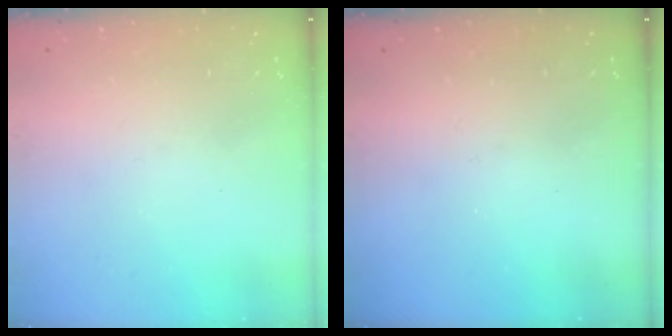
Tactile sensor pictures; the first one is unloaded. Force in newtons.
{"total": 0.0}